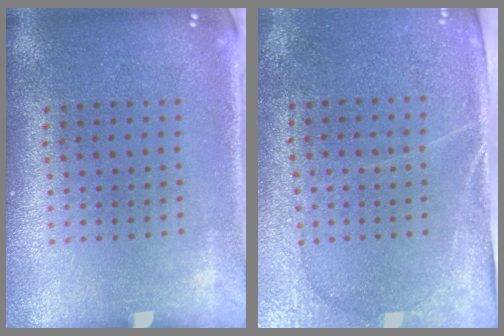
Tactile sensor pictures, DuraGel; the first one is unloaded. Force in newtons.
{"total": 2.9, "press": 2.6, "slide": 1.3}